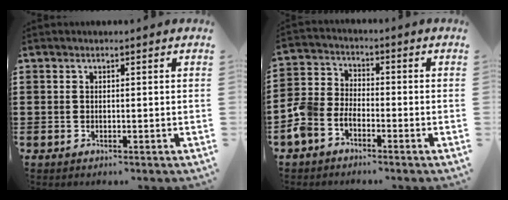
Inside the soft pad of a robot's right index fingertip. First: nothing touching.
{"total": 4.2, "force": [-3.3, 2.3, 1.3], "torque": [-0.056, -0.006, -0.075]}